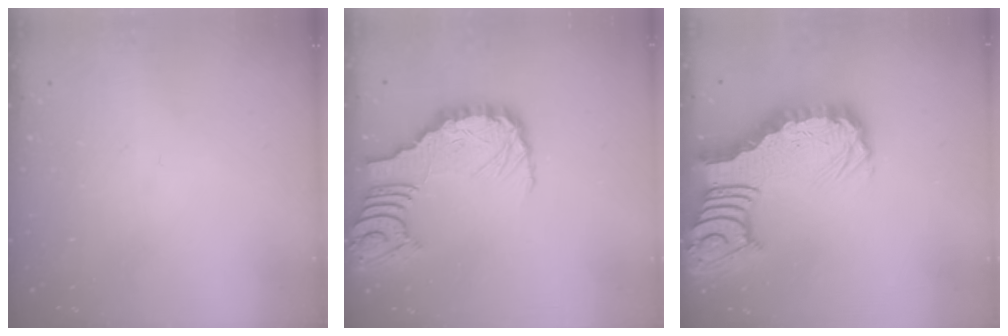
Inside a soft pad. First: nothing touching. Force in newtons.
{"total": 8.8, "press": 8.8, "slide": 1.2}
{"total": 9.1, "press": 9.1, "slide": 1.1}